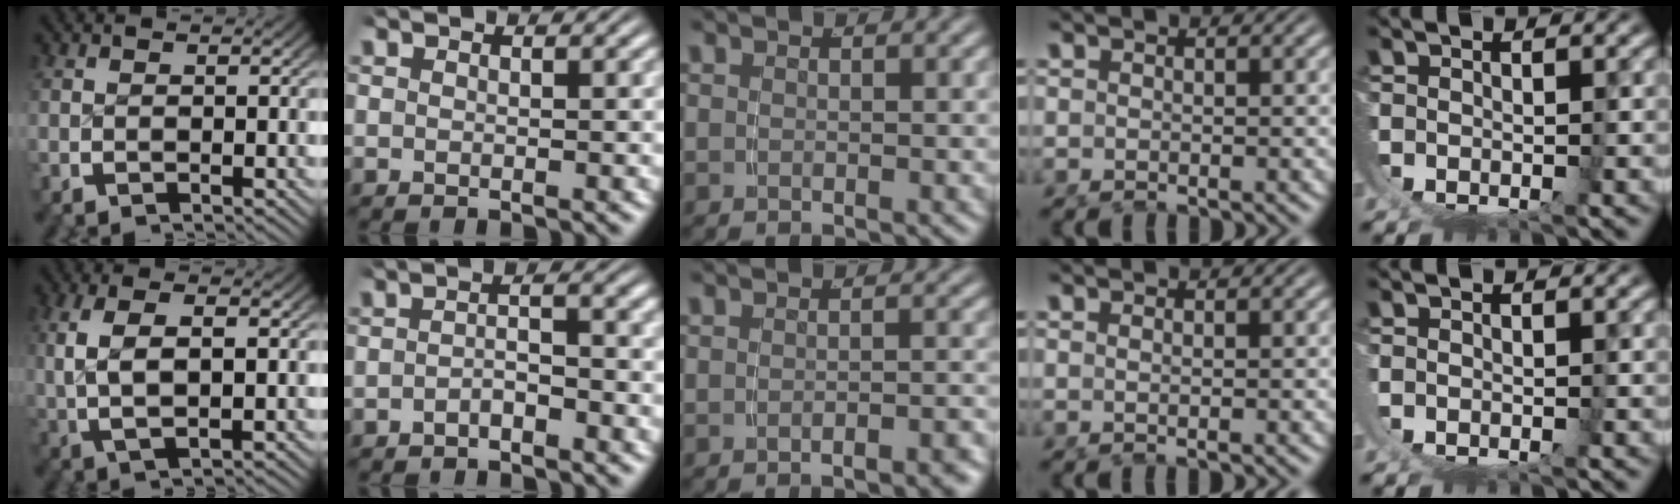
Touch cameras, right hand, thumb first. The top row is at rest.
{"thumb": {"total": 6.2, "force": [1.0, 3.3, 5.1], "torque": [-0.109, -0.002, 0.028]}, "index": {"total": 2.2, "force": [-1.4, 0.6, 1.6], "torque": [-0.019, -0.001, -0.026]}, "middle": {"total": 1.7, "force": [-1.6, -0.1, 0.7], "torque": [-0.007, 0.006, -0.028]}, "ring": {"total": 1.0, "force": [0.0, -0.9, 0.4], "torque": [-0.005, -0.008, 0.006]}, "little": {"total": 0.5, "force": [0.2, -0.2, 0.4], "torque": [-0.010, -0.002, 0.004]}}